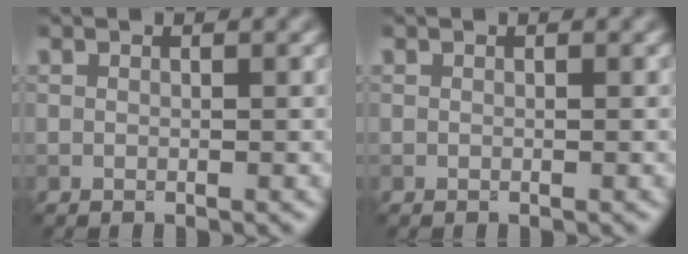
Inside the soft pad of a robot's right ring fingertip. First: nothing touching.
{"total": 0.0}